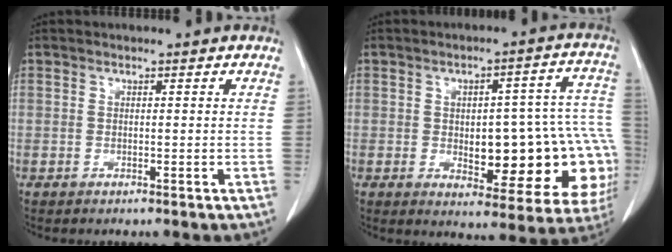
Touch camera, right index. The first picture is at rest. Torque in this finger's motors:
{"motor_torque": [1.22, -0.89, 0.30, 0.11]}